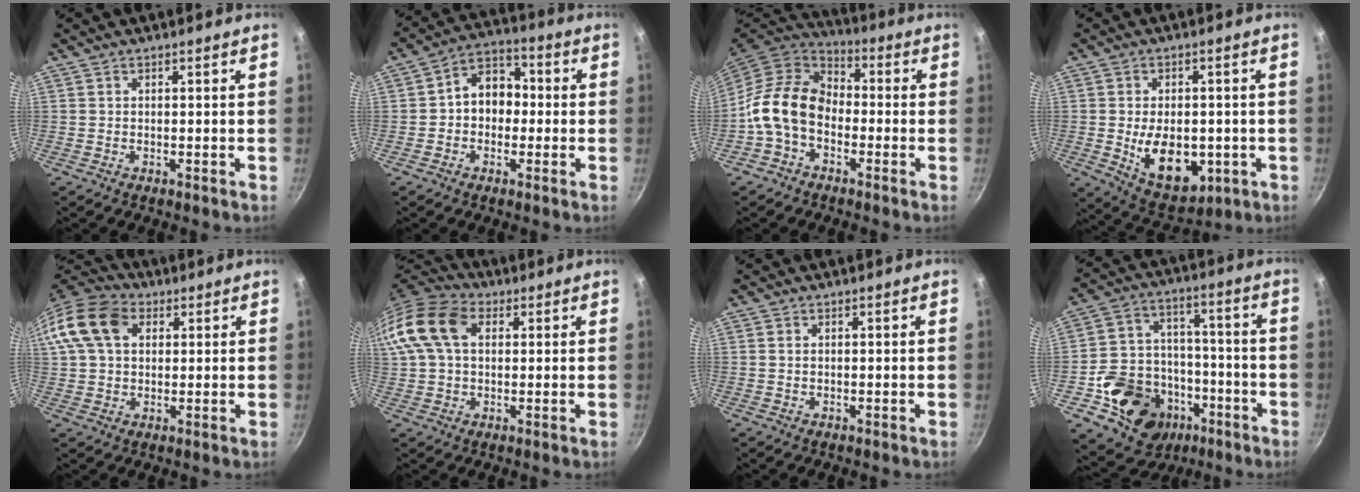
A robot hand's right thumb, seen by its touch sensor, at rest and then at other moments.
{"total": 8.9, "force": [-0.4, 7.0, 5.5], "torque": [-0.036, 0.031, -0.023]}
{"total": 13.0, "force": [-2.8, 9.5, 8.4], "torque": [-0.119, 0.035, -0.075]}
{"total": 12.8, "force": [-2.2, 8.1, 9.8], "torque": [-0.119, -0.010, -0.014]}
{"total": 15.0, "force": [4.5, 10.7, 9.4], "torque": [-0.176, 0.024, 0.068]}
{"total": 15.5, "force": [4.1, 10.4, 10.7], "torque": [-0.204, 0.025, 0.059]}
{"total": 0.7, "force": [0.2, 0.5, 0.4], "torque": [-0.006, 0.003, 0.003]}
{"total": 18.6, "force": [-7.3, 15.1, 8.0], "torque": [-0.097, 0.063, -0.102]}